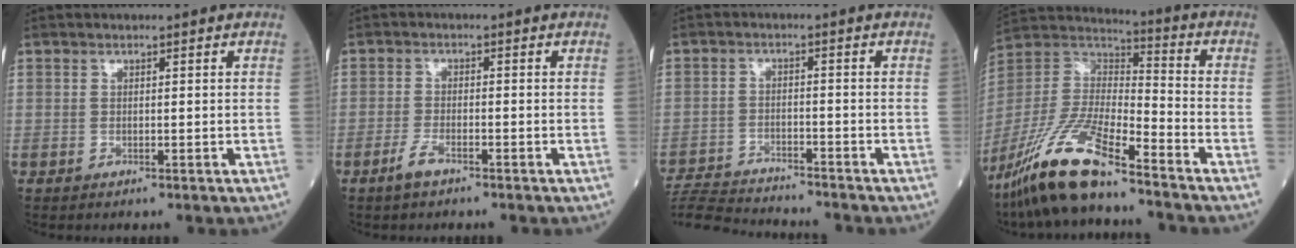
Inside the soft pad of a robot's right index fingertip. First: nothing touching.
{"total": 2.5, "force": [-1.9, 0.6, 1.6], "torque": [-0.042, -0.003, -0.037]}
{"total": 11.2, "force": [-10.9, 0.7, 2.8], "torque": [-0.054, -0.004, -0.179]}
{"total": 16.8, "force": [-12.4, 2.4, 11.0], "torque": [-0.240, -0.023, -0.235]}